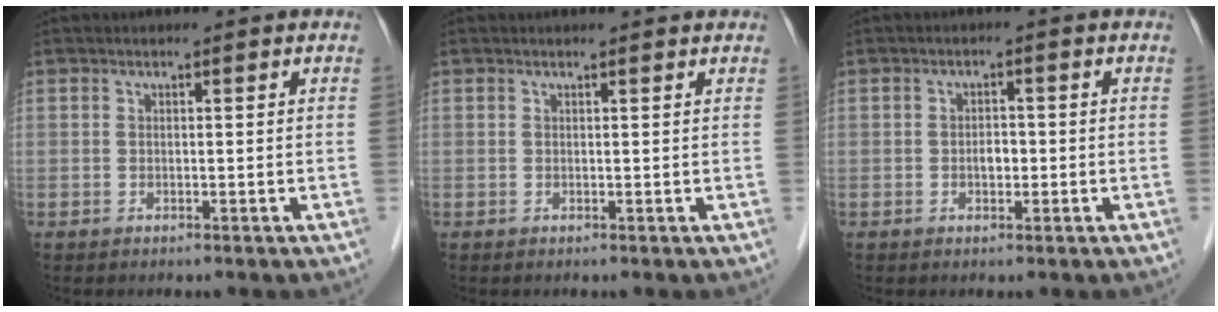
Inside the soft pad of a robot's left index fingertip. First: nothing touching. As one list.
[{"total": 1.4, "force": [1.4, 0.2, 0.2], "torque": [-0.014, 0.006, 0.014]}, {"total": 1.9, "force": [-0.5, 1.1, 1.4], "torque": [-0.021, 0.004, -0.006]}]